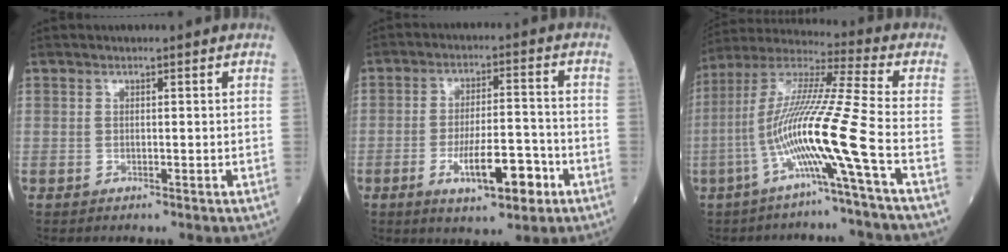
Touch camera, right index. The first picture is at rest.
{"total": 10.1, "force": [-4.3, 2.6, 8.8], "torque": [-0.150, 0.001, -0.065]}
{"total": 15.3, "force": [-5.4, -2.6, 14.0], "torque": [-0.284, -0.005, -0.113]}